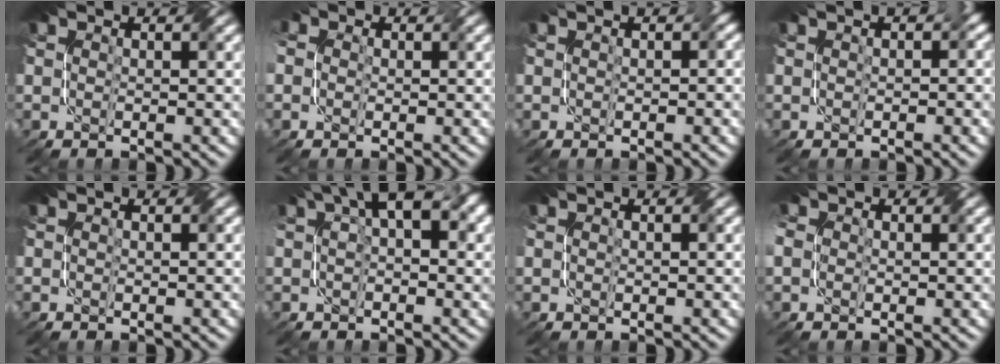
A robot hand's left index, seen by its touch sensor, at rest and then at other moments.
{"total": 4.5, "force": [0.2, 3.9, 2.2], "torque": [-0.040, 0.009, -0.031]}
{"total": 1.8, "force": [0.1, 1.0, 1.5], "torque": [-0.007, 0.001, 0.001]}
{"total": 3.0, "force": [0.1, 1.9, 2.3], "torque": [-0.005, 0.002, 0.002]}
{"total": 0.0}
{"total": 4.6, "force": [1.6, 2.0, 3.9], "torque": [-0.048, 0.014, 0.018]}
{"total": 0.0}
{"total": 3.7, "force": [0.2, 3.2, 1.9], "torque": [-0.042, 0.012, -0.018]}